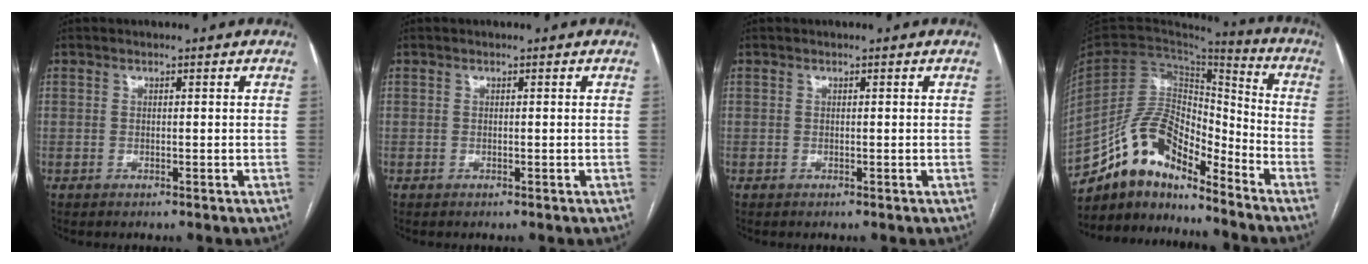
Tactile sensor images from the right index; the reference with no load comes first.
{"total": 0.0}
{"total": 0.0}
{"total": 14.5, "force": [-12.0, 4.7, 6.6], "torque": [-0.123, 0.041, -0.222]}